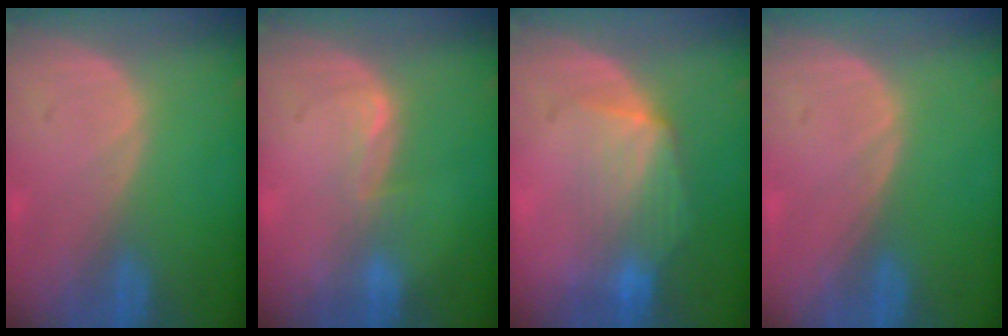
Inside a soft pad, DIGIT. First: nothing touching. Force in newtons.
{"total": 2.0, "press": 2.0, "slide": 0.3}
{"total": 6.9, "press": 6.4, "slide": 2.7}
{"total": 0.0}